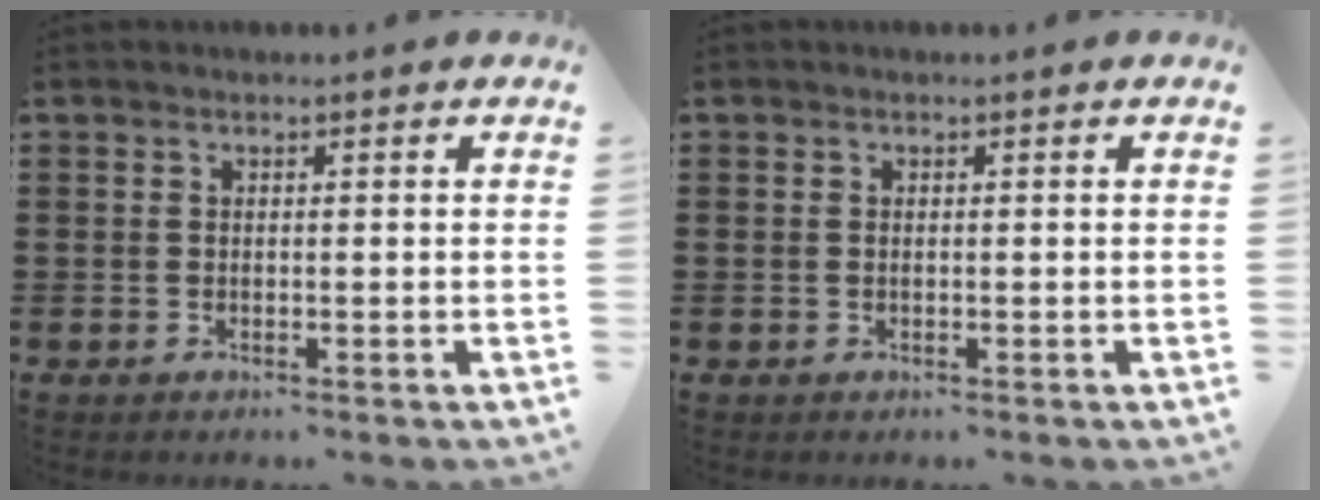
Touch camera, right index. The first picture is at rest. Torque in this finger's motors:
{"motor_torque": [0.24, 0.05, 0.02, 0.01]}